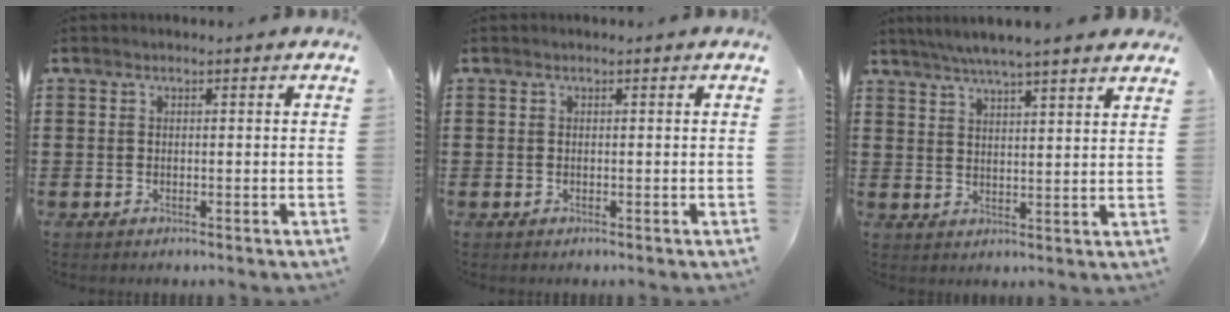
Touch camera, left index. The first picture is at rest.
{"total": 0.0}
{"total": 4.9, "force": [4.5, -0.3, 2.1], "torque": [-0.055, -0.012, 0.078]}